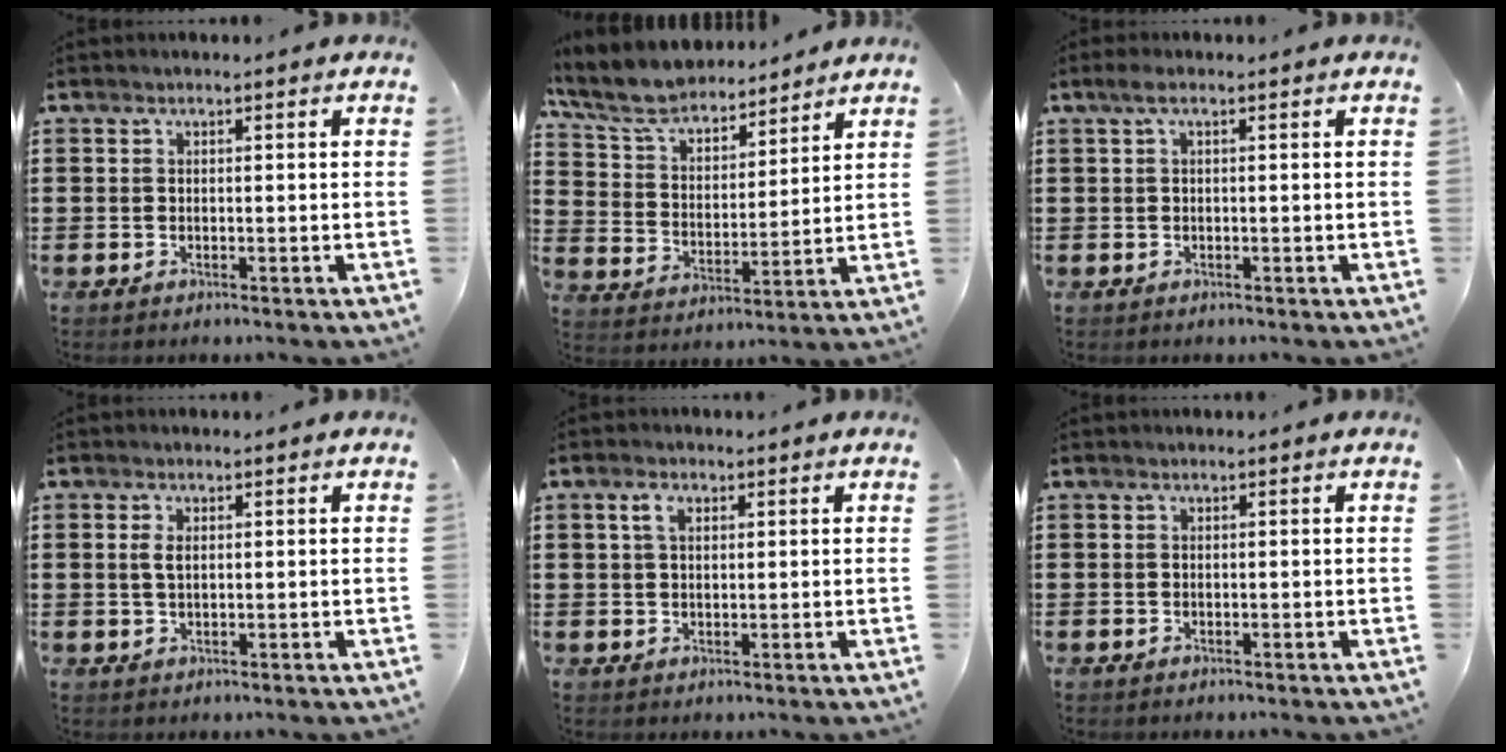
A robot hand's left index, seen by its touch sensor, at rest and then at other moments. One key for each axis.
{"total": 7.9, "fx": 7.2, "fy": 2.1, "fz": 2.6, "tx": -0.086, "ty": -0.036, "tz": 0.126}
{"total": 1.7, "fx": 0.0, "fy": 0.4, "fz": 1.6, "tx": -0.030, "ty": 0.001, "tz": 0.000}
{"total": 2.2, "fx": 0.4, "fy": 1.0, "fz": 1.9, "tx": -0.048, "ty": 0.002, "tz": 0.003}
{"total": 2.7, "fx": 1.2, "fy": 1.8, "fz": 1.6, "tx": -0.039, "ty": 0.009, "tz": 0.021}
{"total": 0.0}